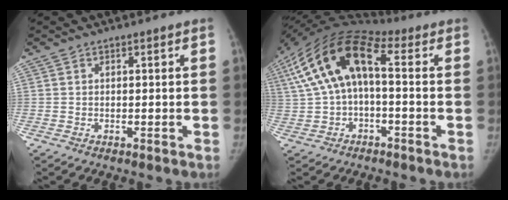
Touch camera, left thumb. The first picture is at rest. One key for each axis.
{"total": 16.1, "fx": 1.8, "fy": 8.4, "fz": 13.7, "tx": -0.270, "ty": 0.050, "tz": 0.023}